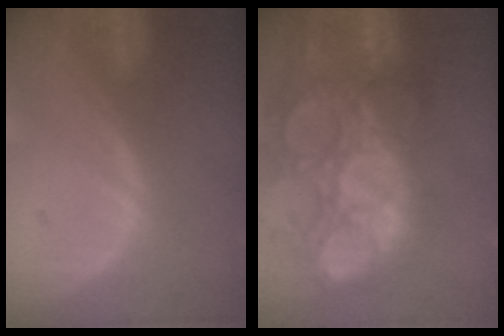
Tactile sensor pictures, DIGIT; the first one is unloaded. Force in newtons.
{"total": 14.9, "press": 12.8, "slide": 7.7}